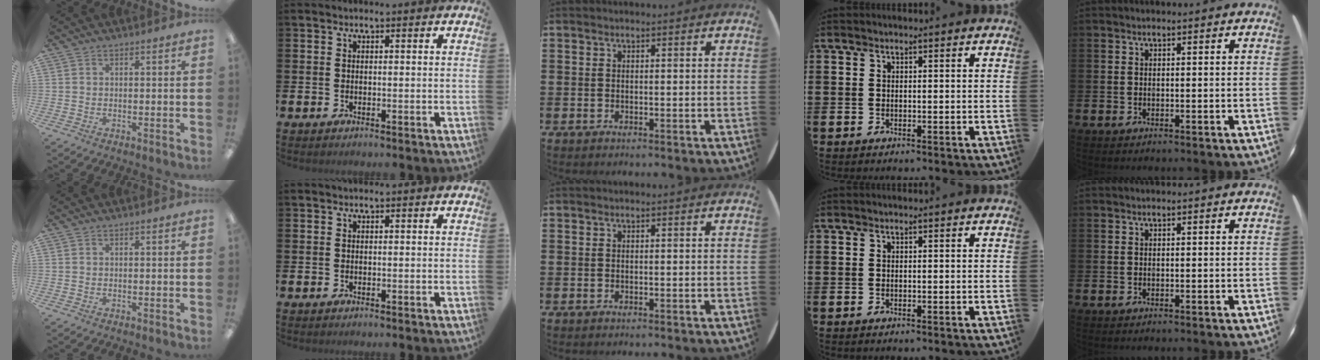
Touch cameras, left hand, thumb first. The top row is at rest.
{}